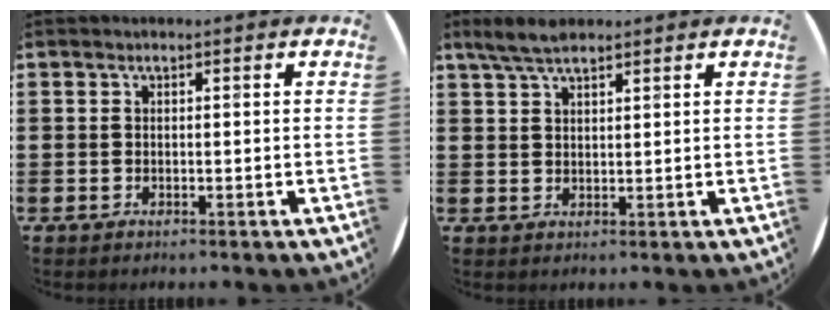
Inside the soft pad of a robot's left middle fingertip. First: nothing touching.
{"total": 3.9, "force": [3.1, 1.1, 2.1], "torque": [-0.037, -0.003, 0.055]}